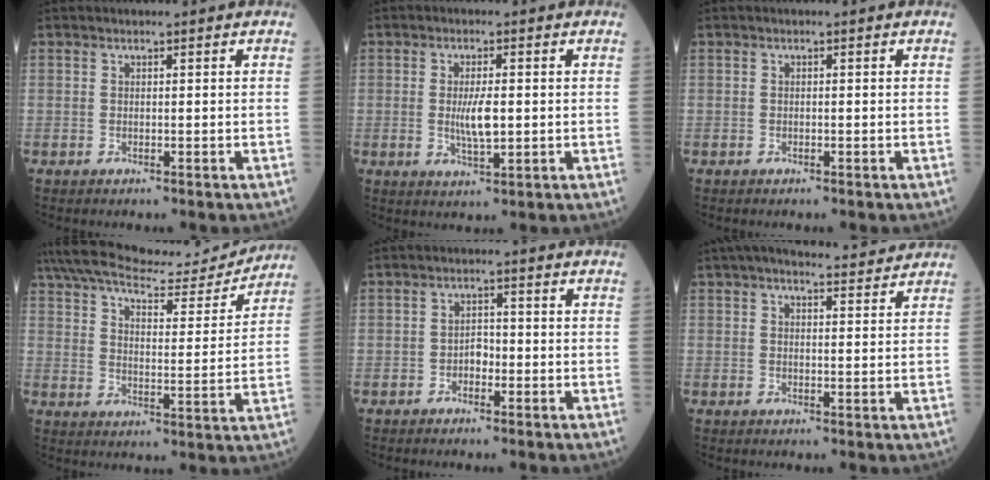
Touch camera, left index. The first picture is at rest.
{"total": 4.3, "force": [-0.2, 1.0, 4.1], "torque": [-0.081, -0.009, -0.004]}
{"total": 0.0}
{"total": 19.5, "force": [17.6, 3.9, 7.6], "torque": [-0.136, 0.005, 0.254]}
{"total": 1.9, "force": [-1.0, 1.1, 1.2], "torque": [-0.012, 0.003, -0.021]}
{"total": 11.1, "force": [10.1, 1.6, 4.3], "torque": [-0.059, 0.016, 0.131]}